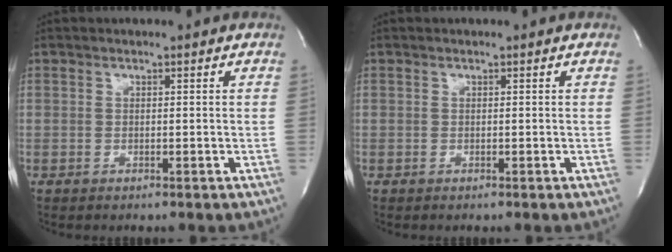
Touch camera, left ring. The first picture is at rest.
{"total": 0.0}